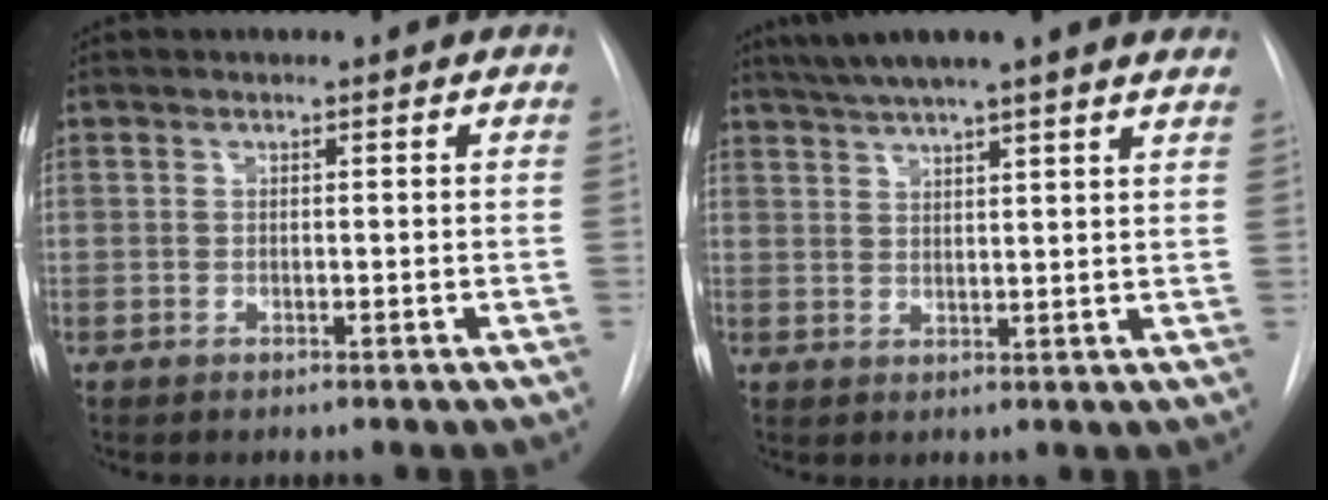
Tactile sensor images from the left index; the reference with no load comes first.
{"total": 13.9, "force": [11.7, 0.6, 7.5], "torque": [-0.124, 0.038, 0.155]}